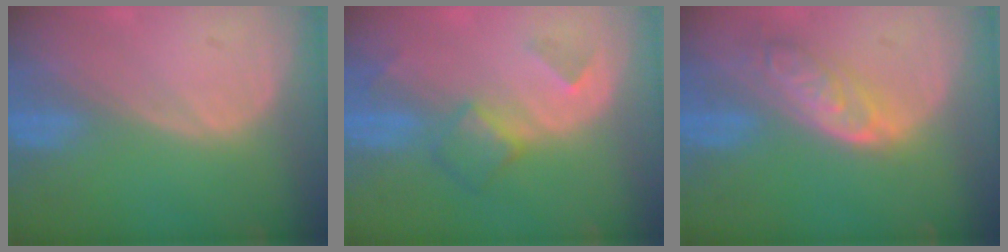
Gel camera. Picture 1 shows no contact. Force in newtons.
{"total": 4.9, "press": 4.4, "slide": 2.1}
{"total": 6.3, "press": 5.7, "slide": 2.7}